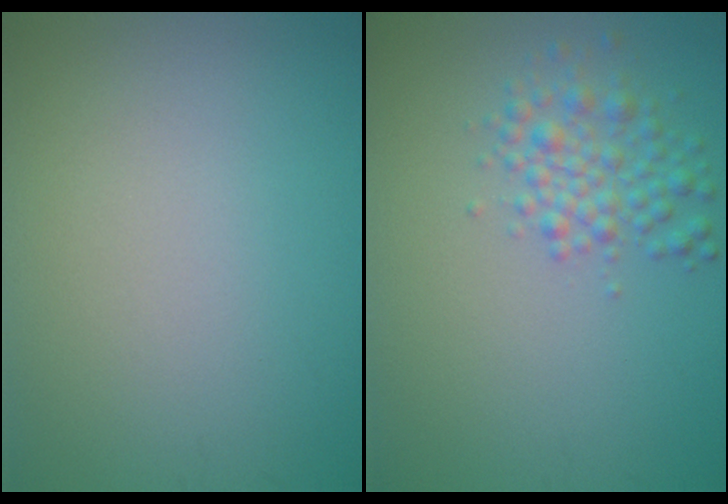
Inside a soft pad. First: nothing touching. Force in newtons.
{"total": 2.9, "press": 2.9, "slide": 0.0}